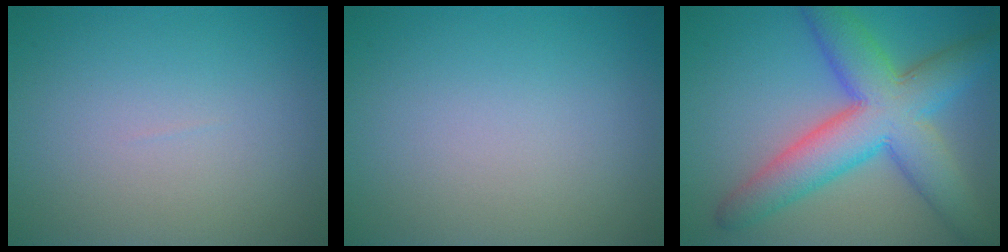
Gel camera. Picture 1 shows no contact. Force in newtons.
{"total": 0.0}
{"total": 9.4, "press": 9.3, "slide": 0.5}